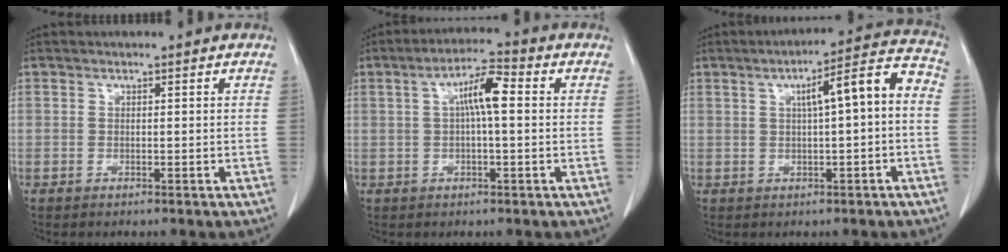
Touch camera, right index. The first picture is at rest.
{"total": 6.2, "force": [0.9, 1.1, 6.0], "torque": [-0.108, 0.019, 0.013]}
{"total": 8.6, "force": [0.6, 1.2, 8.5], "torque": [-0.118, 0.031, 0.005]}